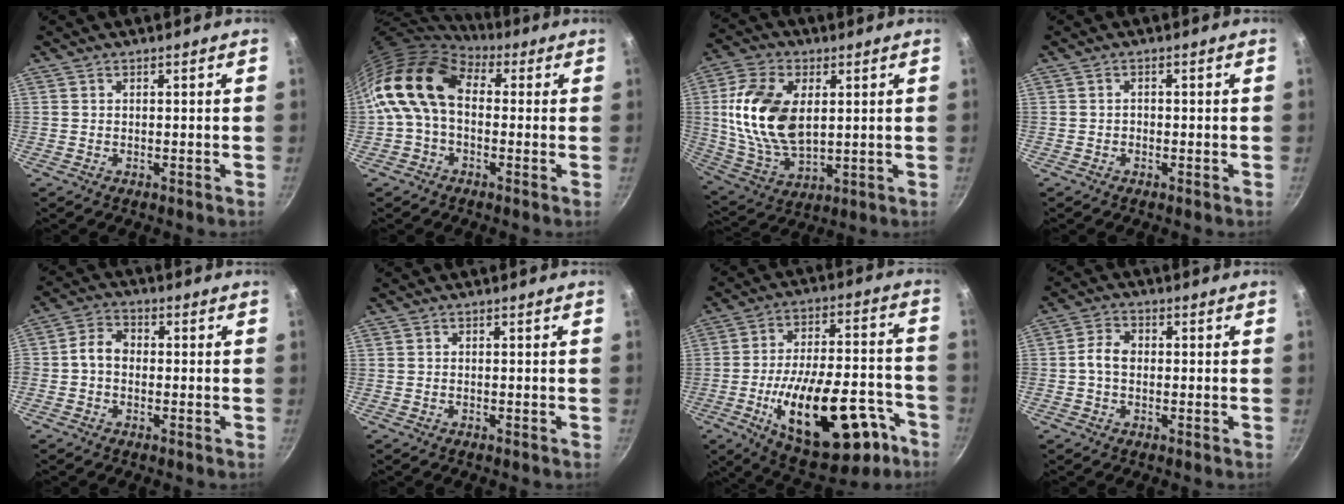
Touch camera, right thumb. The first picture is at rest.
{"total": 13.6, "force": [1.0, 9.3, 9.9], "torque": [-0.161, 0.026, -0.002]}
{"total": 17.2, "force": [2.8, 10.4, 13.4], "torque": [-0.244, -0.009, 0.061]}
{"total": 0.7, "force": [-0.4, 0.6, 0.3], "torque": [-0.006, 0.002, -0.007]}
{"total": 4.7, "force": [-0.7, 3.6, 3.0], "torque": [-0.042, 0.019, -0.027]}
{"total": 0.0}
{"total": 26.5, "force": [-11.1, 12.3, 20.7], "torque": [-0.279, 0.050, -0.148]}
{"total": 4.3, "force": [-0.3, 3.0, 3.0], "torque": [-0.057, 0.015, -0.015]}